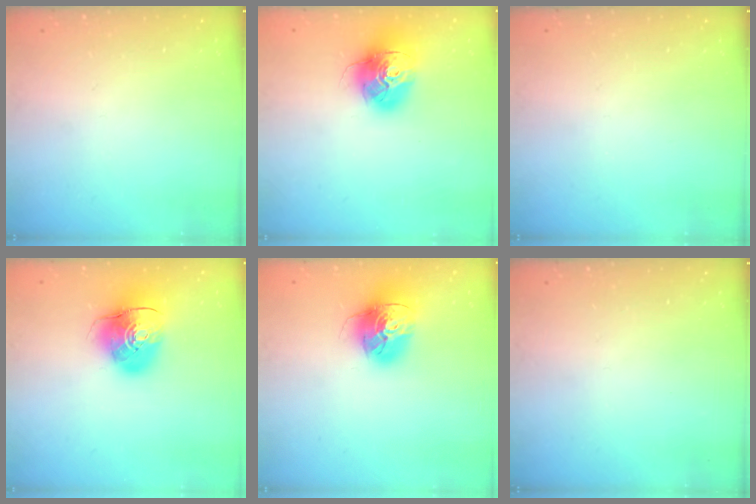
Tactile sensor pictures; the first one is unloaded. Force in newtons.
{"total": 17.2, "press": 17.1, "slide": 2.0}
{"total": 0.0}
{"total": 10.9, "press": 10.7, "slide": 1.8}
{"total": 16.6, "press": 16.6, "slide": 1.6}
{"total": 0.0}